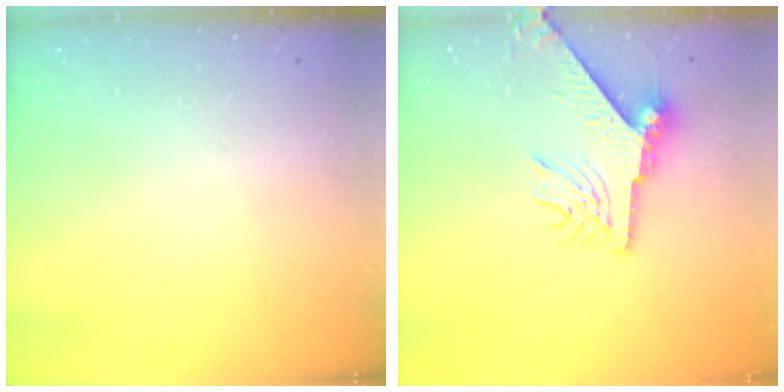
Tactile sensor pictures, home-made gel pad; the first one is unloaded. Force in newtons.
{"total": 9.9, "press": 9.9, "slide": 0.8}